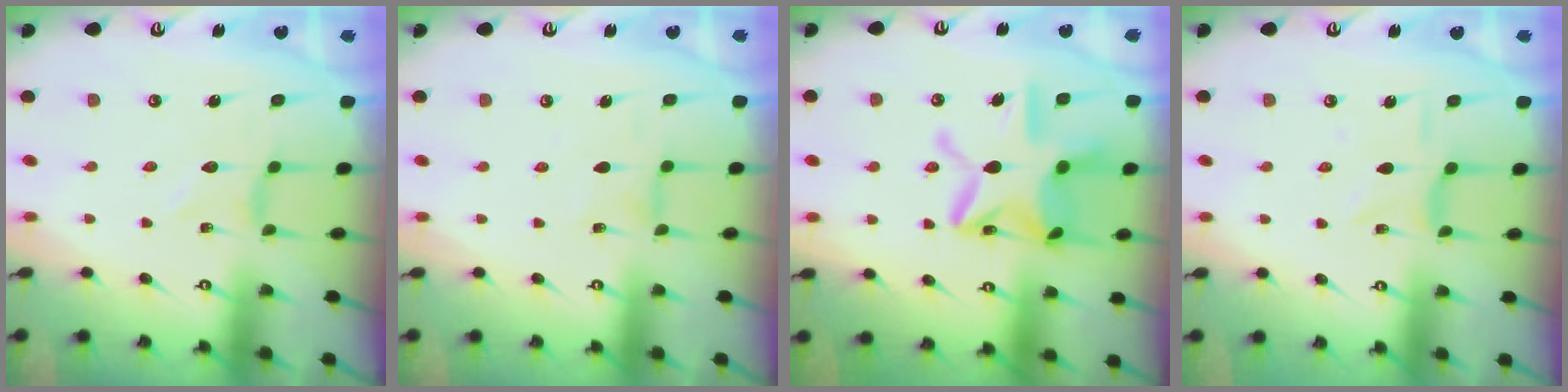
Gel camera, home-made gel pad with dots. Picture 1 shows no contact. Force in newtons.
{"total": 1.3, "press": 1.3, "slide": 0.3}
{"total": 18.4, "press": 18.3, "slide": 1.7}
{"total": 3.2, "press": 3.2, "slide": 0.4}